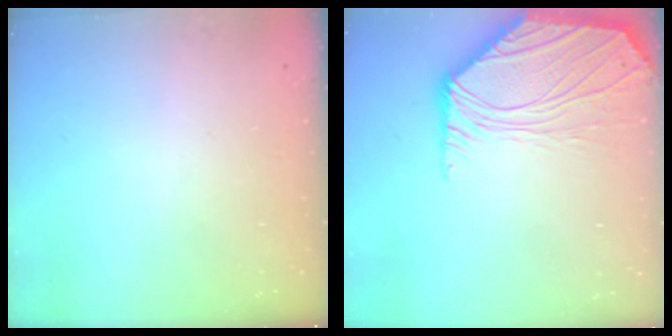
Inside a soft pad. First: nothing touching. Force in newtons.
{"total": 8.3, "press": 8.1, "slide": 1.6}